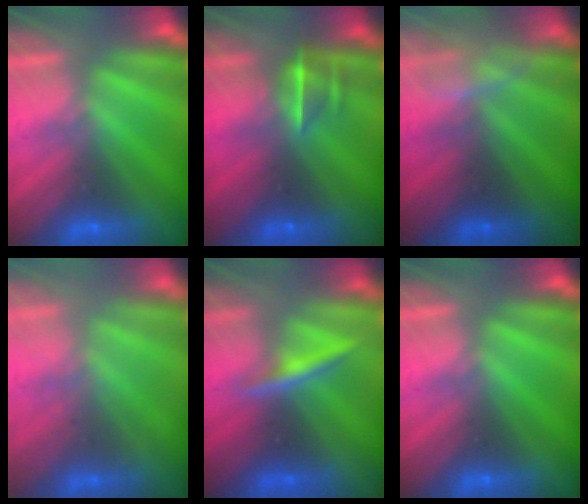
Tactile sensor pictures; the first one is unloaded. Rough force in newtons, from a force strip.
{"total": 3.1}
{"total": 2.4}
{"total": 2.0}
{"total": 2.6}
{"total": 0.0}